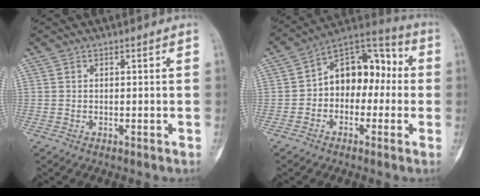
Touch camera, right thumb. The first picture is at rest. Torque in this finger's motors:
{"motor_torque": [0.15, 0.18, 0.16, -0.12, 0.23]}